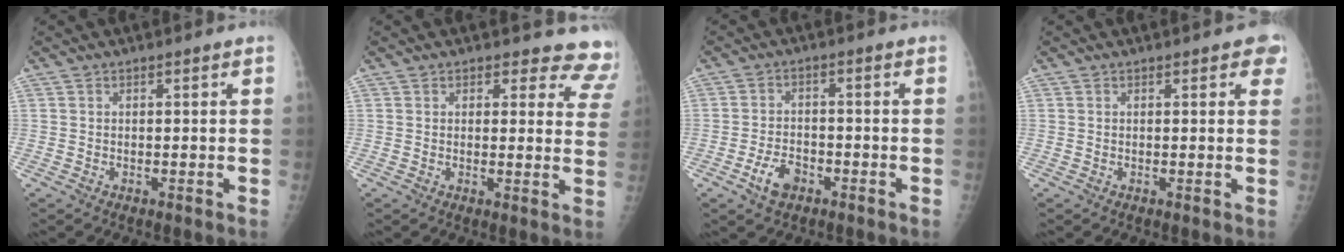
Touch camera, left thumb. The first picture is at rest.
{"total": 9.5, "force": [8.5, 4.2, 1.0], "torque": [0.053, -0.042, 0.057]}
{"total": 5.3, "force": [-2.9, 3.1, 3.1], "torque": [-0.050, 0.020, -0.050]}
{"total": 2.7, "force": [1.4, 1.3, 2.0], "torque": [-0.001, 0.000, 0.009]}